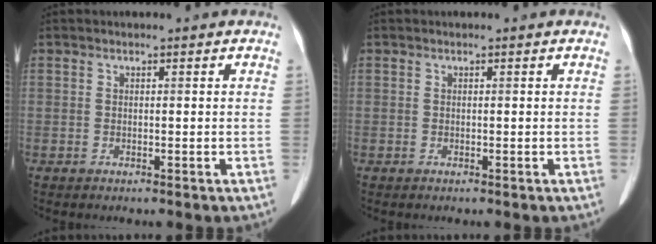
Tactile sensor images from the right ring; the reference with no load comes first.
{"total": 0.0}